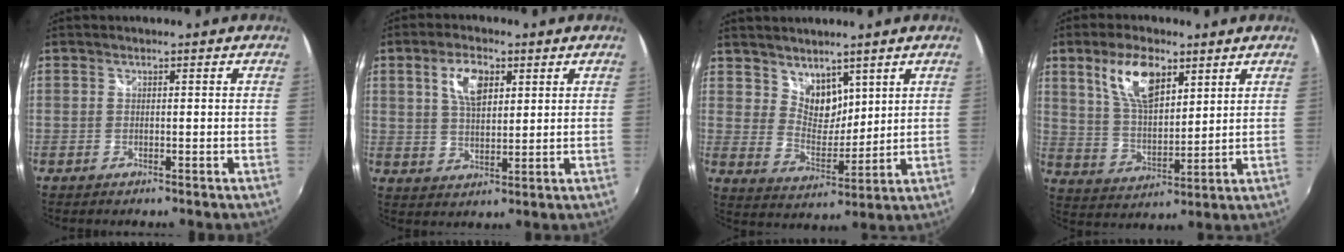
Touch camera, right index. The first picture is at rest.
{"total": 7.3, "force": [3.0, 3.6, 5.6], "torque": [-0.103, 0.011, 0.055]}
{"total": 7.1, "force": [5.0, 4.3, 2.6], "torque": [-0.032, -0.002, 0.097]}
{"total": 11.5, "force": [6.1, 5.1, 8.3], "torque": [-0.156, 0.011, 0.123]}